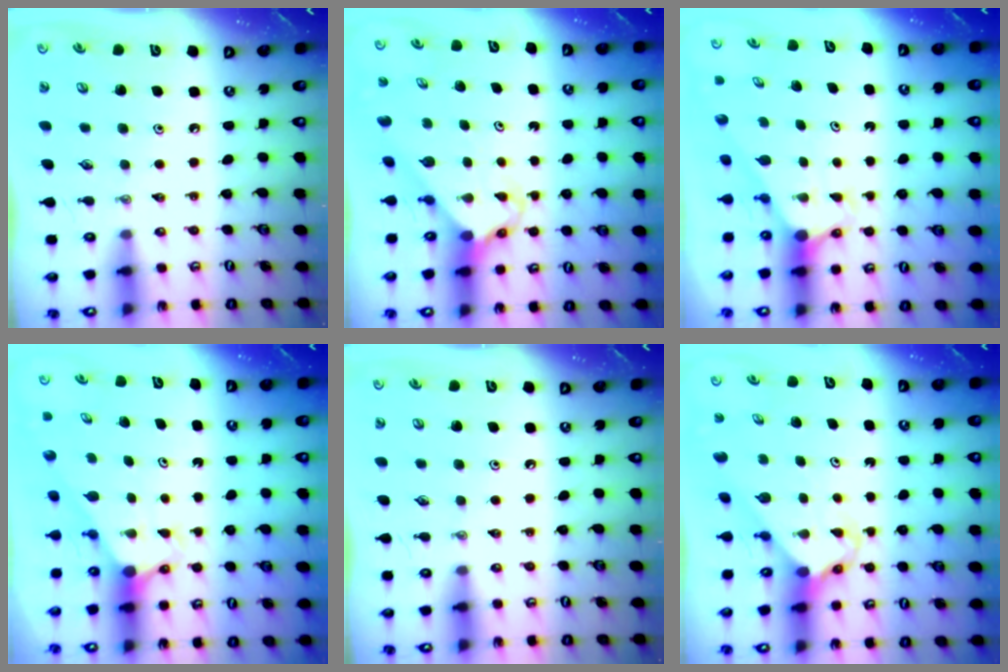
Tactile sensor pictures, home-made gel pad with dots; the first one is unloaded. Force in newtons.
{"total": 2.7, "press": 2.7, "slide": 0.2}
{"total": 2.7, "press": 2.7, "slide": 0.0}
{"total": 2.9, "press": 2.9, "slide": 0.0}
{"total": 0.0}
{"total": 2.7, "press": 2.7, "slide": 0.2}